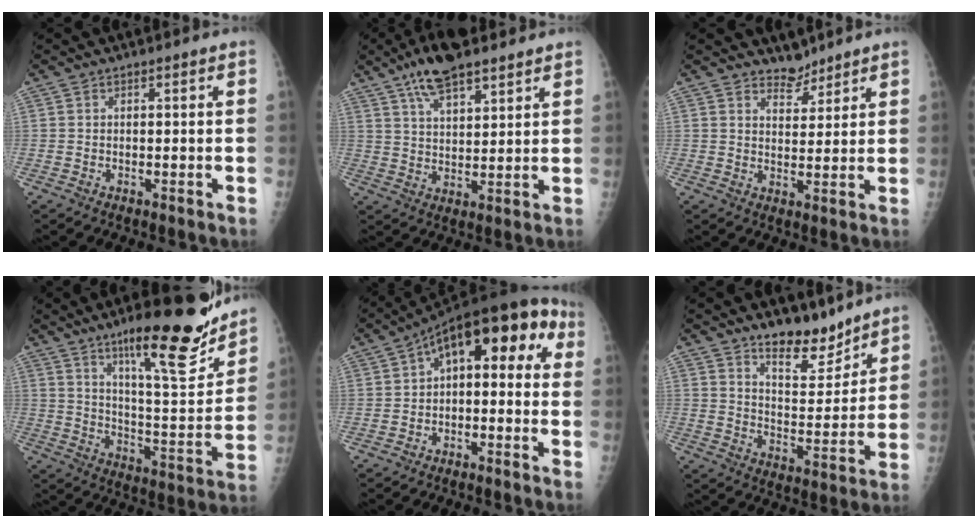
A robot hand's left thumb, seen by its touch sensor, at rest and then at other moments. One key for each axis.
{"total": 10.7, "fx": 7.6, "fy": 3.8, "fz": 6.5, "tx": -0.098, "ty": -0.025, "tz": 0.134}
{"total": 3.5, "fx": 3.1, "fy": 1.5, "fz": -0.1, "tx": 0.023, "ty": -0.028, "tz": 0.052}
{"total": 19.5, "fx": 13.6, "fy": 3.9, "fz": 13.4, "tx": -0.163, "ty": -0.086, "tz": 0.215}
{"total": 13.1, "fx": 1.5, "fy": 7.0, "fz": 11.0, "tx": -0.110, "ty": 0.053, "tz": 0.009}
{"total": 9.5, "fx": 8.0, "fy": 3.2, "fz": 3.9, "tx": -0.035, "ty": -0.068, "tz": 0.137}